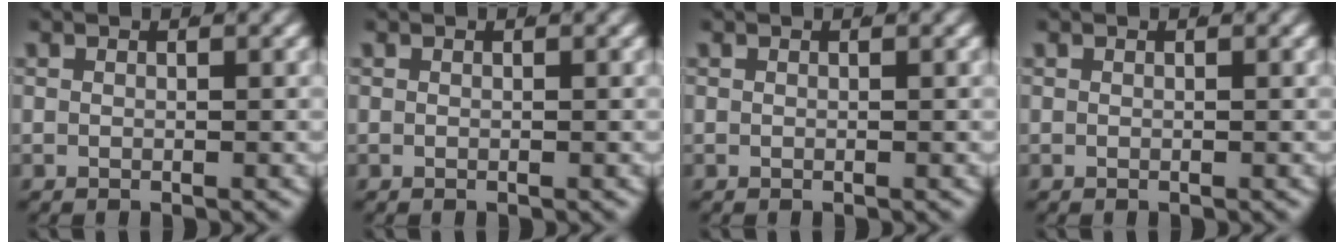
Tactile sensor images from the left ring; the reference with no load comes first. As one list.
[{"total": 0.0}, {"total": 0.0}, {"total": 0.0}]